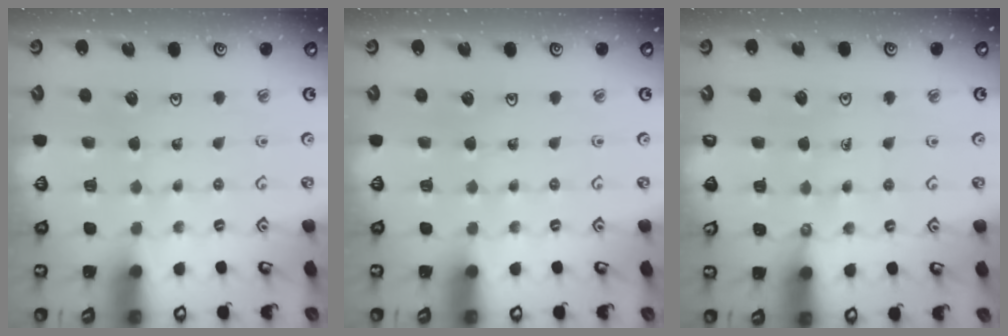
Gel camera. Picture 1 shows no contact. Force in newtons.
{"total": 0.0}
{"total": 2.3, "press": 2.3, "slide": 0.5}